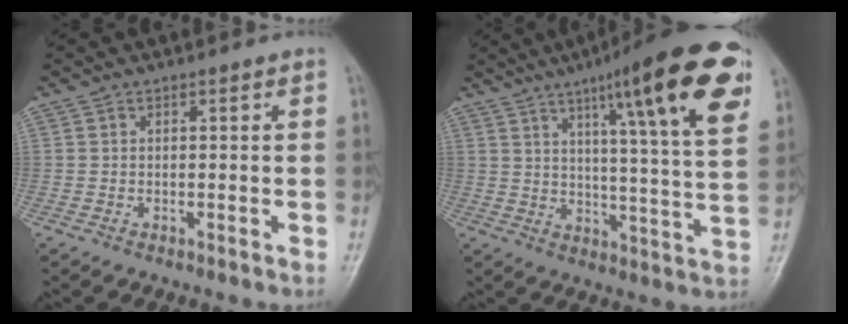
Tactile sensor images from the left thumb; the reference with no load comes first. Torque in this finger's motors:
{"motor_torque": [0.96, 0.80, 1.61, -1.19, 0.24]}